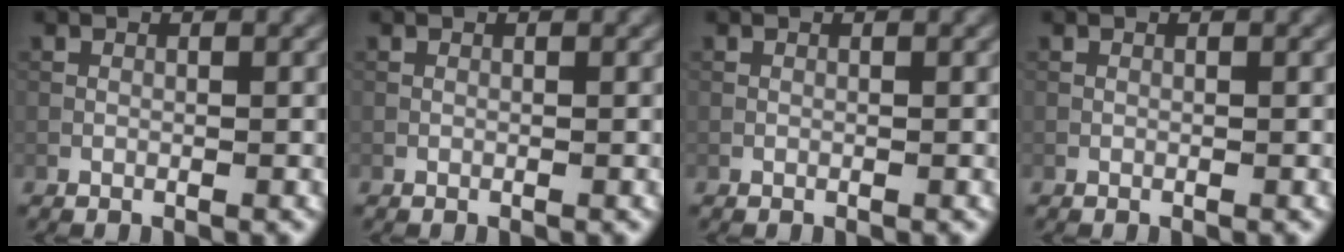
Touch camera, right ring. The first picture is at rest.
{"total": 0.0}
{"total": 0.0}
{"total": 0.0}